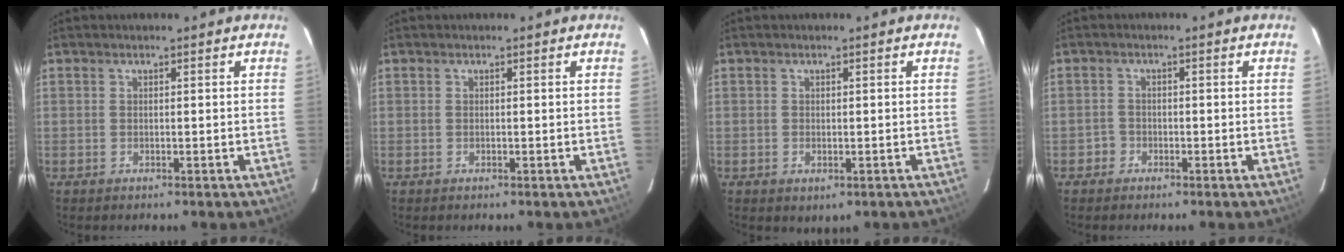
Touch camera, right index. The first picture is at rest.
{"total": 0.0}
{"total": 1.8, "force": [-0.4, 1.4, 1.1], "torque": [-0.017, -0.004, -0.003]}
{"total": 1.8, "force": [-1.2, 1.3, -0.1], "torque": [0.000, 0.007, -0.022]}